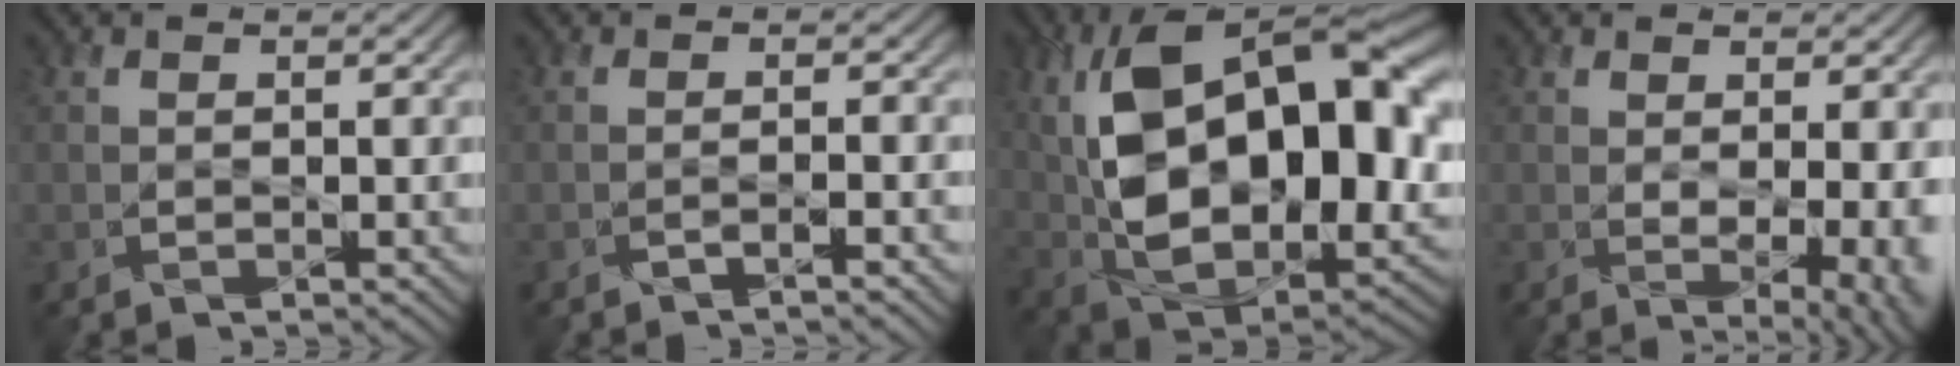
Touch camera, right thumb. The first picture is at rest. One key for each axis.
{"total": 1.6, "fx": -1.0, "fy": 0.1, "fz": 1.2, "tx": -0.017, "ty": 0.003, "tz": -0.025}
{"total": 20.7, "fx": 4.2, "fy": 11.6, "fz": 16.7, "tx": -0.304, "ty": 0.010, "tz": 0.080}
{"total": 6.2, "fx": -0.3, "fy": 2.4, "fz": 5.7, "tx": -0.072, "ty": -0.016, "tz": 0.014}